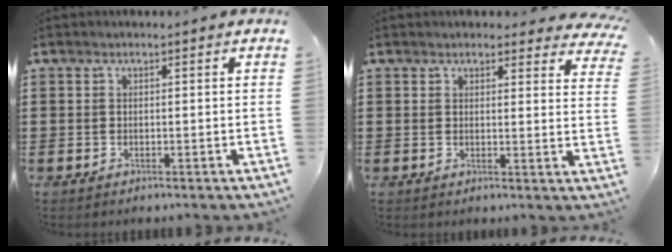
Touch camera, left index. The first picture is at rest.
{"total": 2.9, "force": [2.8, 0.4, 0.7], "torque": [-0.007, -0.012, 0.049]}